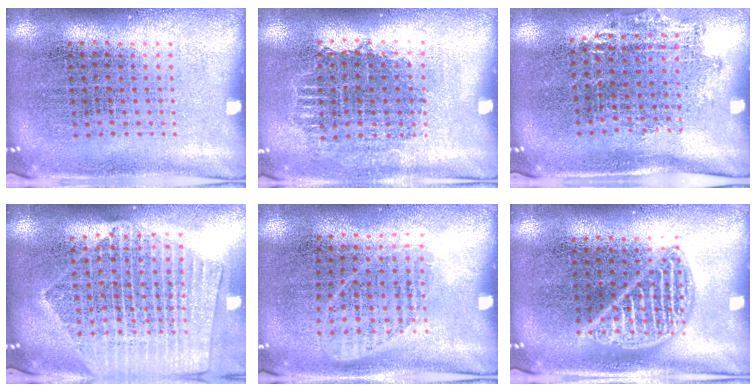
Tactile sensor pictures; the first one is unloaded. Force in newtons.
{"total": 0.8, "press": 0.7, "slide": 0.3}
{"total": 1.3, "press": 1.0, "slide": 0.8}
{"total": 2.3, "press": 2.1, "slide": 1.1}
{"total": 1.0, "press": 0.8, "slide": 0.6}
{"total": 2.3, "press": 2.3, "slide": 0.2}